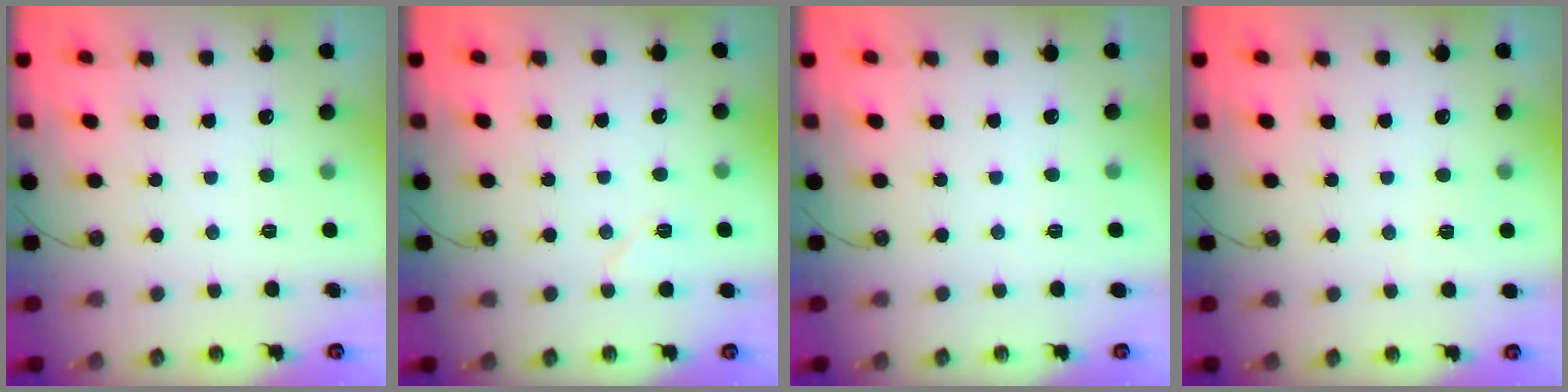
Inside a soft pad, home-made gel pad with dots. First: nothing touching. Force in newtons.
{"total": 6.4, "press": 6.4, "slide": 0.6}
{"total": 3.4, "press": 2.7, "slide": 2.1}
{"total": 3.2, "press": 2.1, "slide": 2.4}